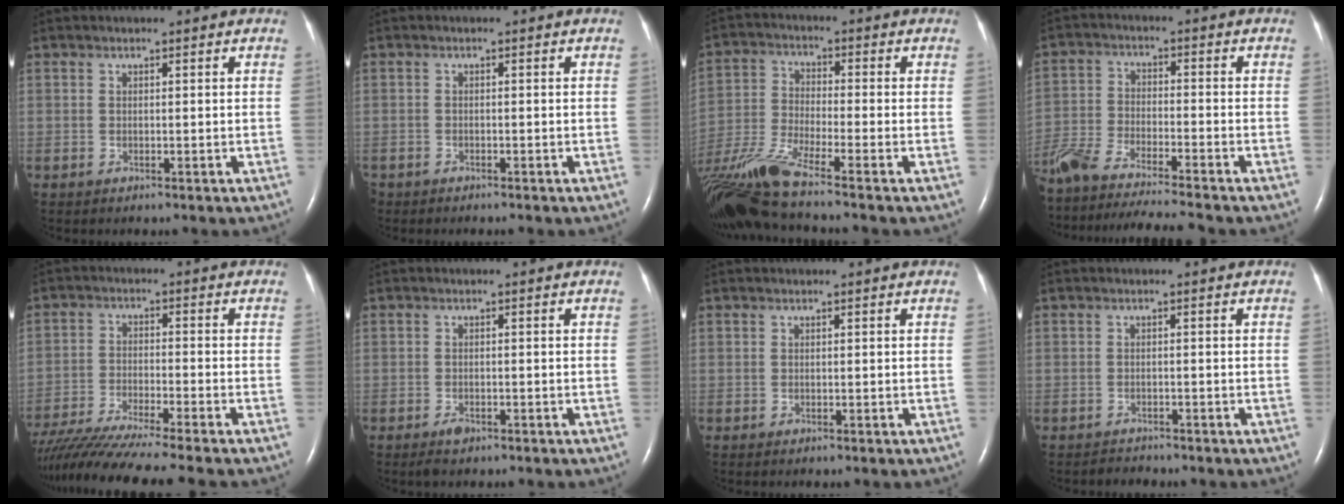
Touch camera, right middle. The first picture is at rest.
{"total": 1.4, "force": [-1.3, 0.5, 0.3], "torque": [-0.010, -0.002, -0.021]}
{"total": 13.0, "force": [-10.5, -1.0, 7.7], "torque": [-0.166, -0.026, -0.201]}
{"total": 16.5, "force": [-14.8, 0.1, 7.3], "torque": [-0.153, -0.021, -0.259]}
{"total": 15.1, "force": [-13.0, -1.6, 7.4], "torque": [-0.127, -0.039, -0.214]}
{"total": 1.4, "force": [-1.0, 0.5, 0.8], "torque": [-0.024, -0.002, -0.016]}
{"total": 0.0}
{"total": 1.3, "force": [-1.3, 0.3, -0.3], "torque": [-0.002, -0.005, -0.018]}